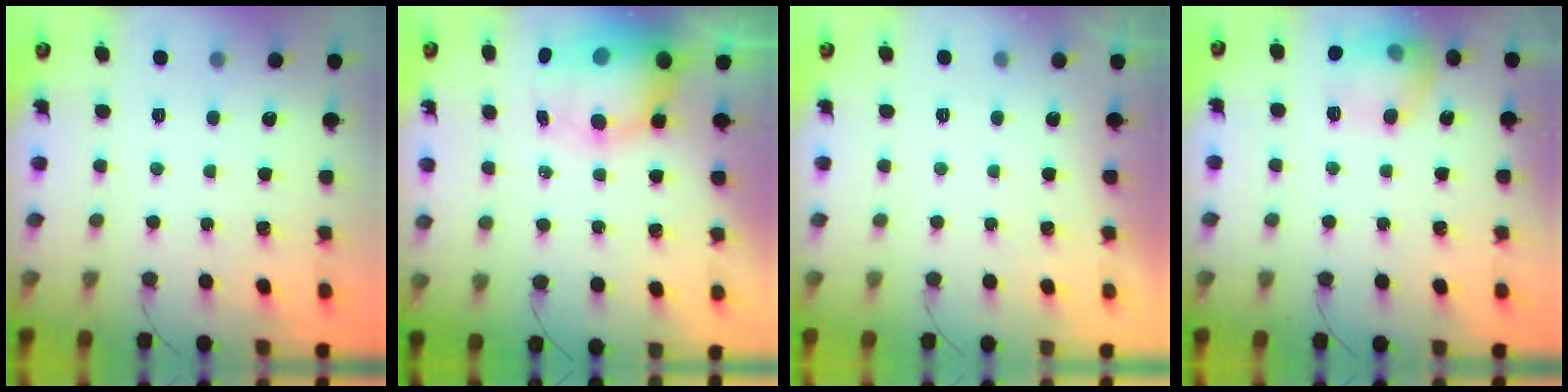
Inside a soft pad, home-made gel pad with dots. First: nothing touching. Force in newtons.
{"total": 12.6, "press": 12.3, "slide": 2.9}
{"total": 0.0}
{"total": 12.8, "press": 12.7, "slide": 1.1}